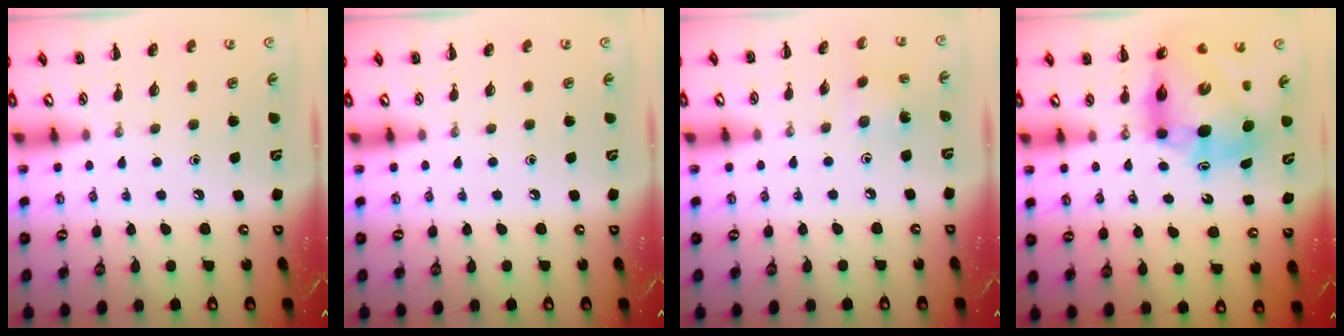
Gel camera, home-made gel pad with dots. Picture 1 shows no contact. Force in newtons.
{"total": 0.0}
{"total": 2.3, "press": 2.1, "slide": 0.8}
{"total": 11.3, "press": 10.8, "slide": 3.2}